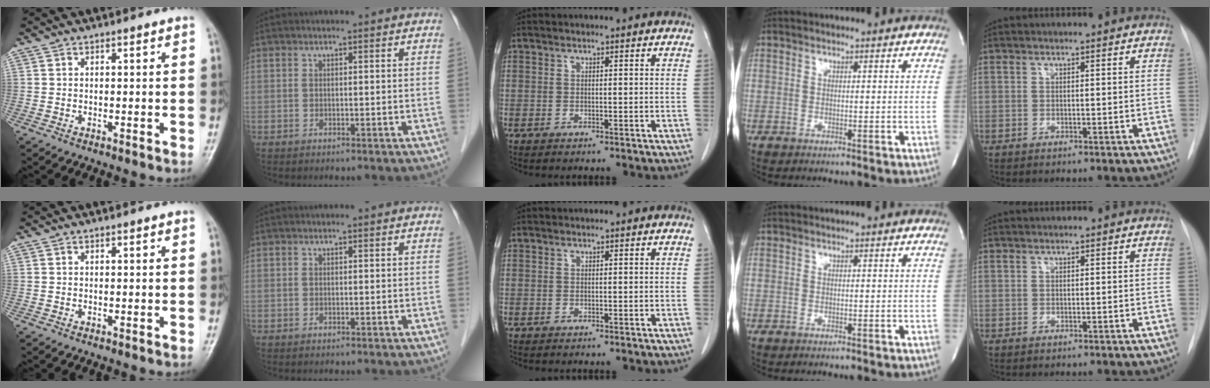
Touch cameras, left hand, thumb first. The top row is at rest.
{}